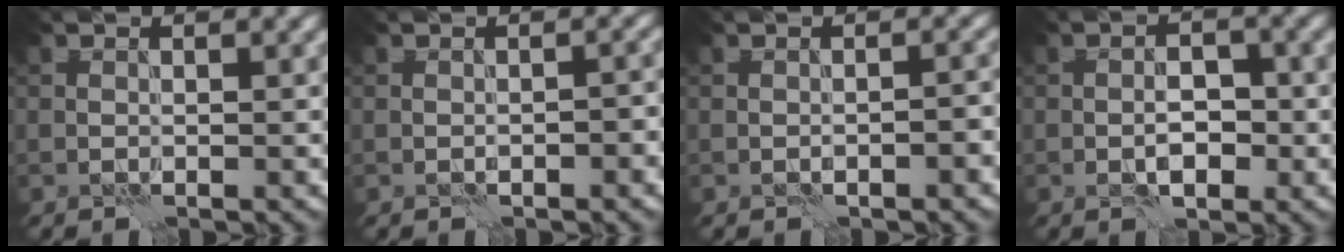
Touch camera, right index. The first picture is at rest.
{"total": 1.3, "force": [-0.6, 0.5, 1.0], "torque": [-0.016, 0.005, -0.009]}
{"total": 1.3, "force": [-0.7, 0.3, 1.1], "torque": [-0.017, 0.005, -0.012]}
{"total": 3.1, "force": [-0.9, 1.5, 2.6], "torque": [-0.031, 0.006, -0.022]}